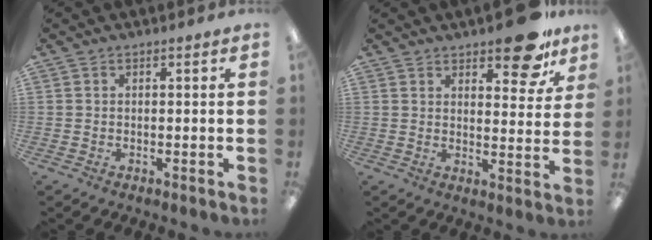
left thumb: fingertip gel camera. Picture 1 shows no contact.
{"total": 11.8, "force": [8.2, 4.8, 7.0], "torque": [-0.076, -0.047, 0.137]}